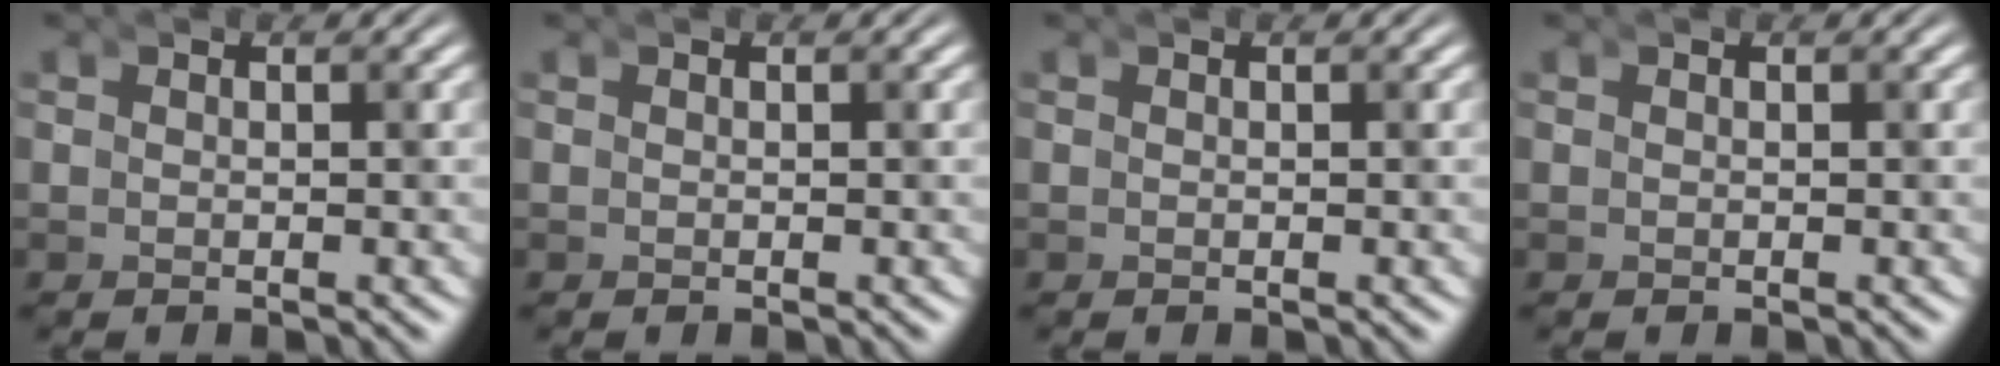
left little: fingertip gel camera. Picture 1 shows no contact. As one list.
[{"total": 0.0}, {"total": 0.0}, {"total": 0.0}]